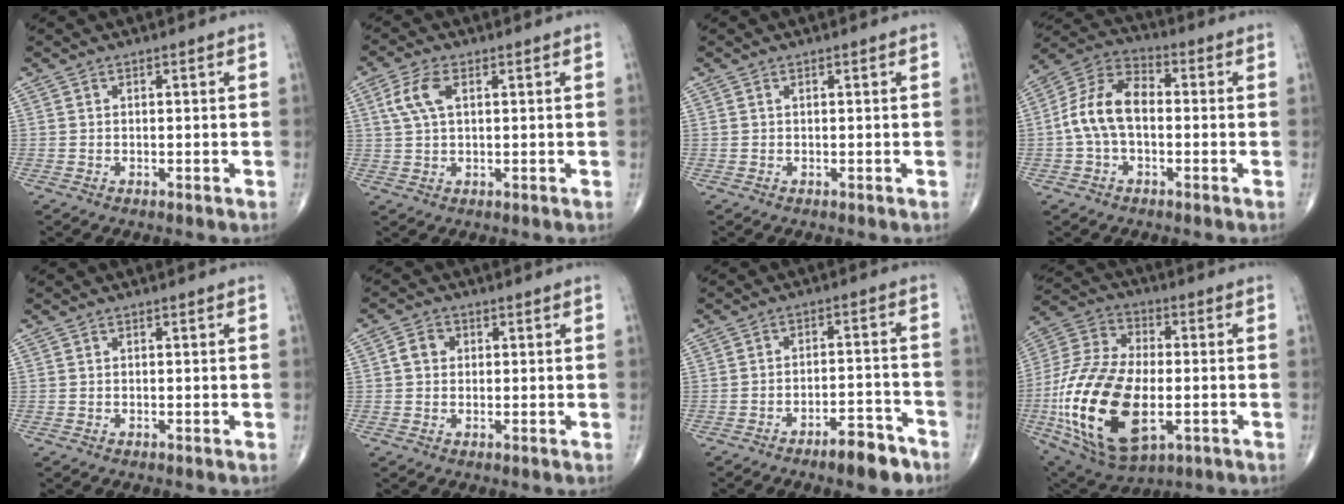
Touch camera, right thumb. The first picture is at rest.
{"total": 5.6, "force": [1.7, 2.7, 4.6], "torque": [-0.111, 0.010, 0.035]}
{"total": 0.0}
{"total": 11.3, "force": [-0.7, 6.9, 8.9], "torque": [-0.167, 0.037, -0.025]}
{"total": 0.0}
{"total": 3.1, "force": [0.5, 2.7, 1.6], "torque": [-0.021, 0.007, 0.004]}
{"total": 7.2, "force": [-5.3, 2.2, 4.3], "torque": [-0.054, 0.040, -0.079]}
{"total": 25.9, "force": [-5.5, 13.8, 21.3], "torque": [-0.439, -0.003, -0.084]}